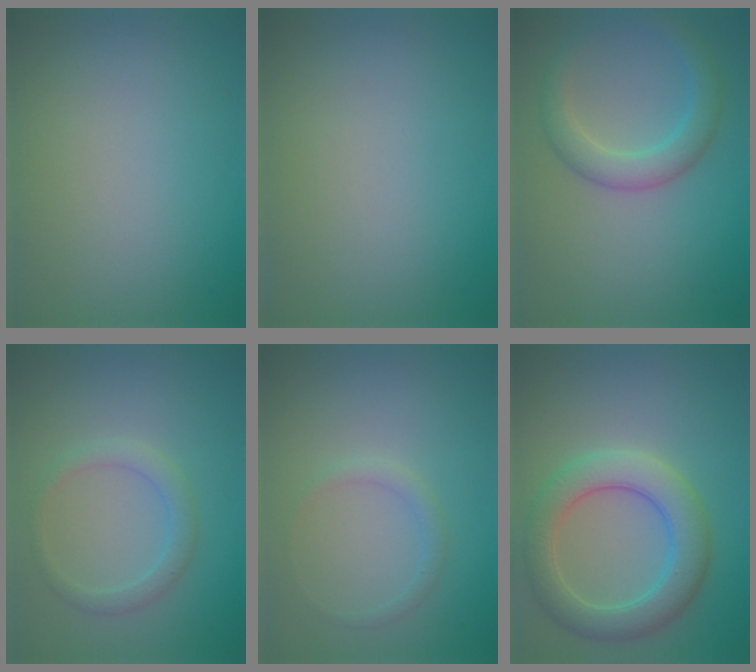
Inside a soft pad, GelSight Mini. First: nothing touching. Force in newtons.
{"total": 0.0}
{"total": 3.6, "press": 3.6, "slide": 0.1}
{"total": 2.0, "press": 2.0, "slide": 0.1}
{"total": 1.1, "press": 1.1, "slide": 0.1}
{"total": 5.4, "press": 5.4, "slide": 0.3}